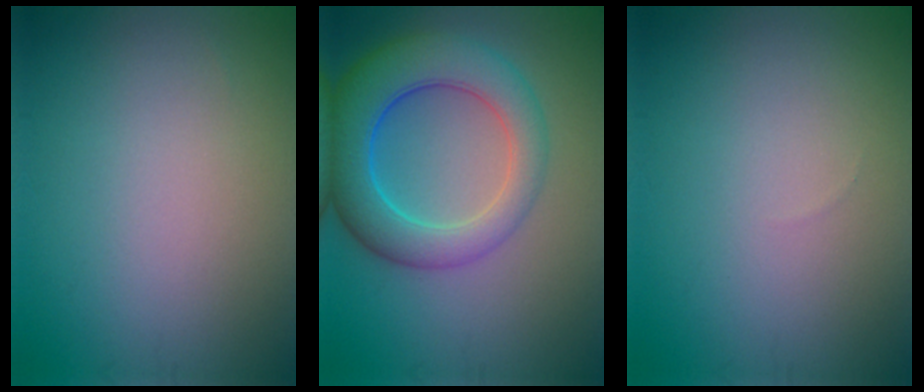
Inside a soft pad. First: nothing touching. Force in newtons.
{"total": 7.7, "press": 7.7, "slide": 0.4}
{"total": 0.0}